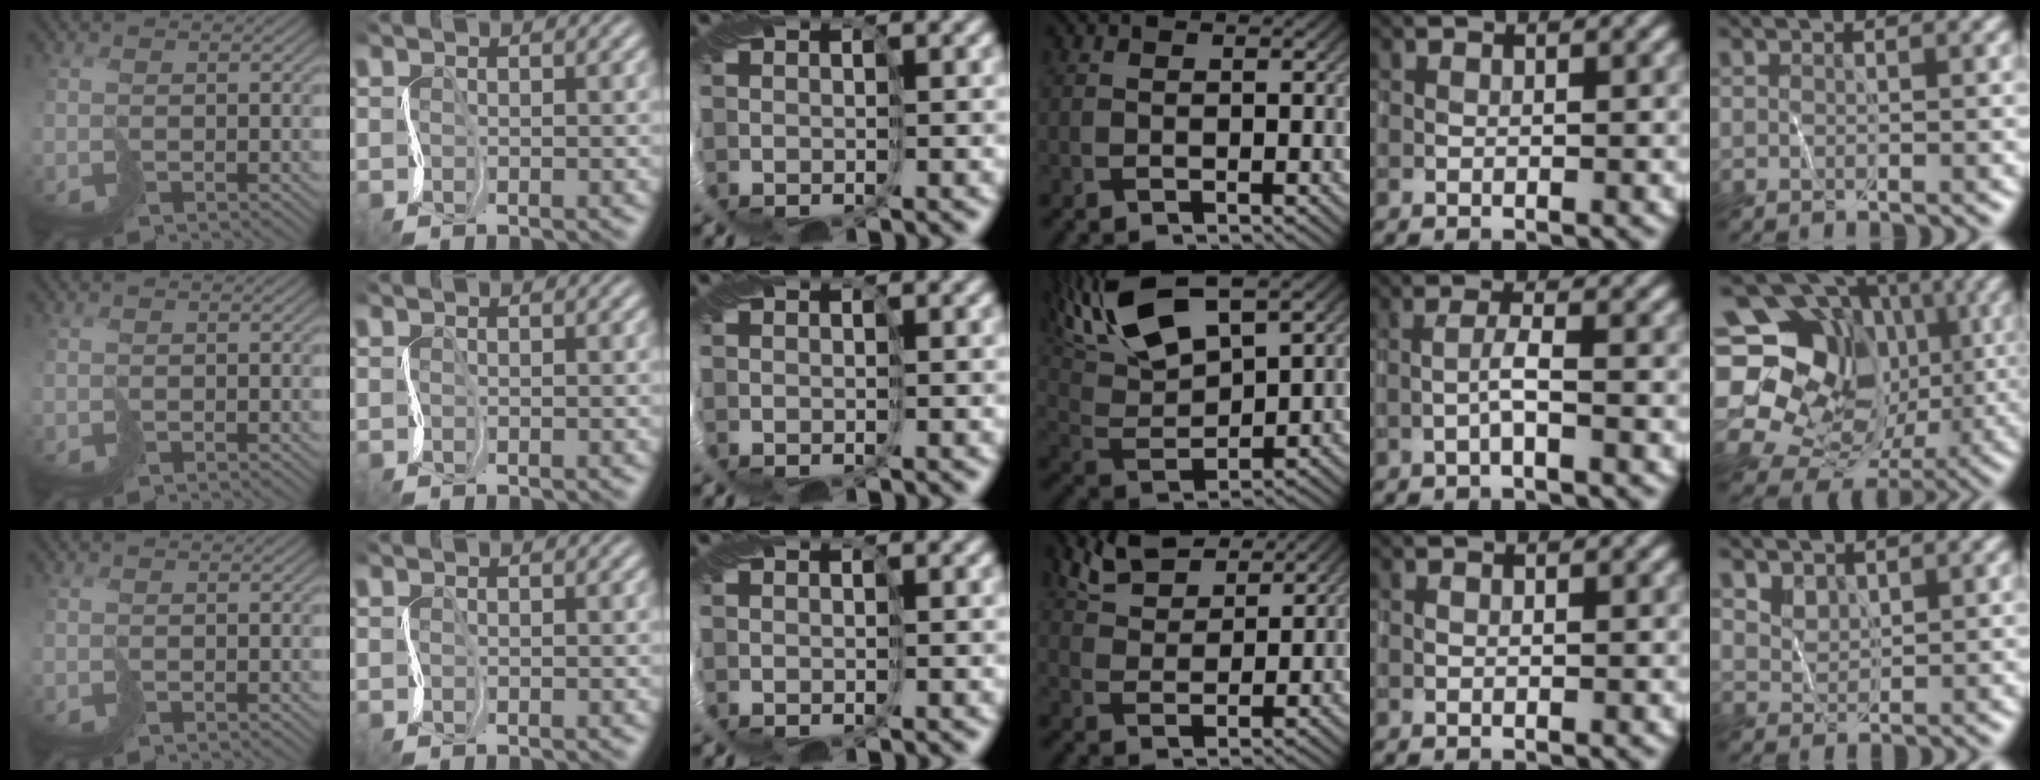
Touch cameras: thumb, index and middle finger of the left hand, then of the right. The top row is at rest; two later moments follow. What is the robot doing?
{"motion": "cut", "object": "receipt paper"}